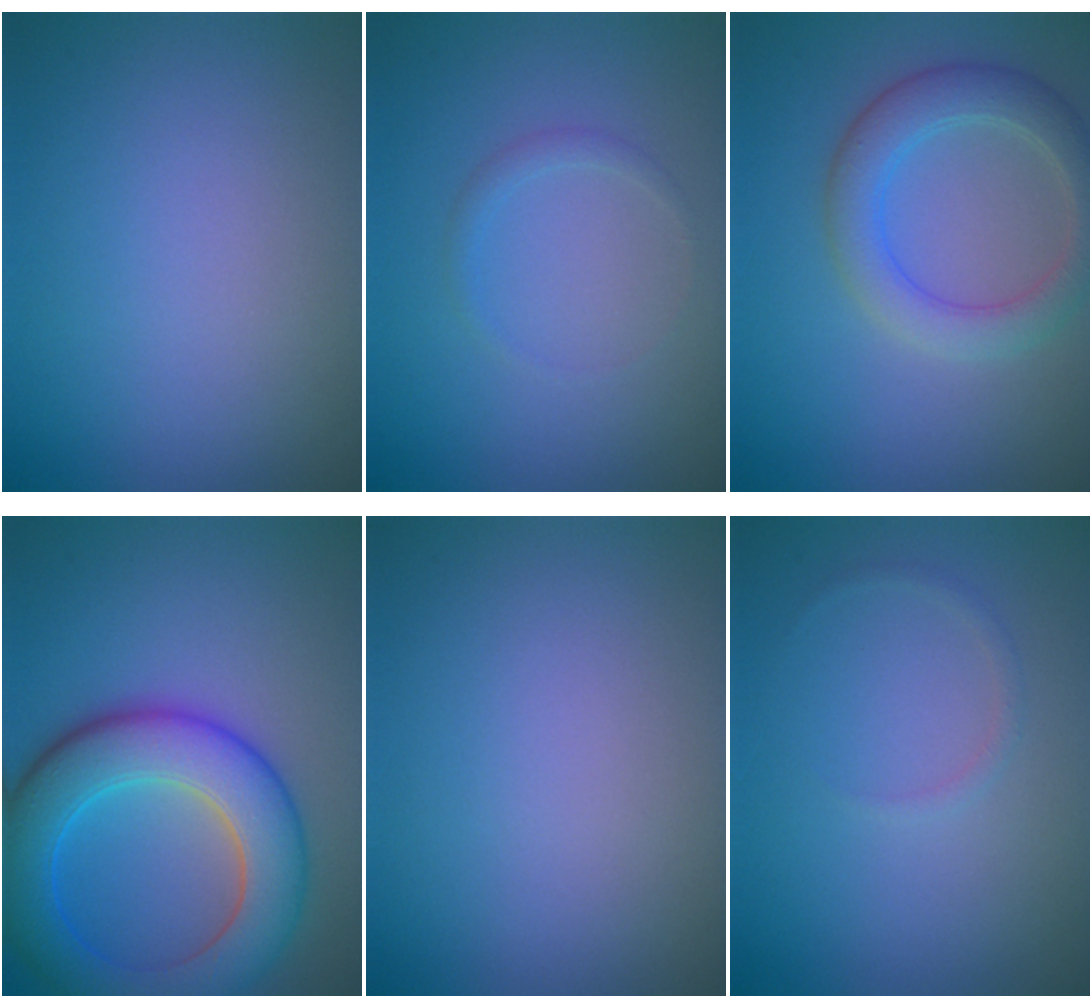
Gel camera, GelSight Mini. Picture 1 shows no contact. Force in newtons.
{"total": 0.9, "press": 0.9, "slide": 0.1}
{"total": 4.1, "press": 4.1, "slide": 0.1}
{"total": 8.6, "press": 8.6, "slide": 0.2}
{"total": 0.0}
{"total": 0.6, "press": 0.6, "slide": 0.1}